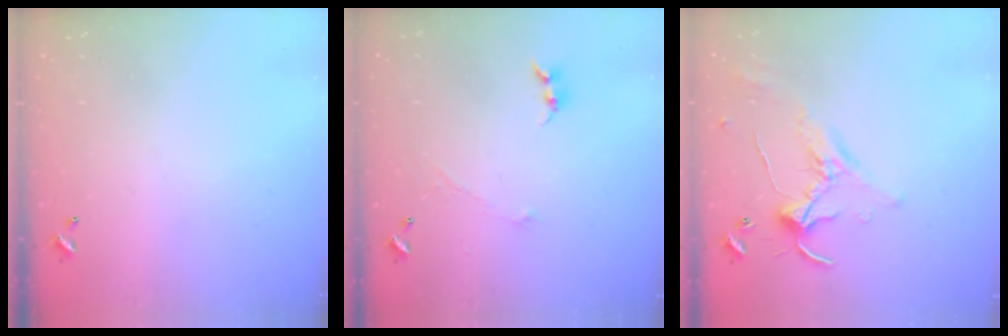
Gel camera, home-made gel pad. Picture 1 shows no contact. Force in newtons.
{"total": 0.0}
{"total": 1.0, "press": 0.5, "slide": 0.8}